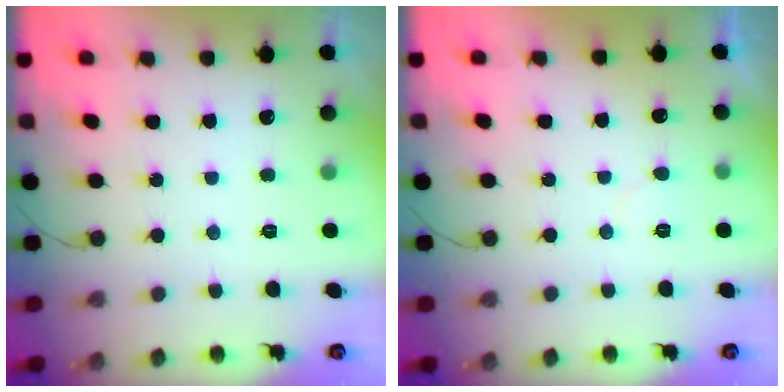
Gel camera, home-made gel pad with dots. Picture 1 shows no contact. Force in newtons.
{"total": 3.3, "press": 3.3, "slide": 0.2}